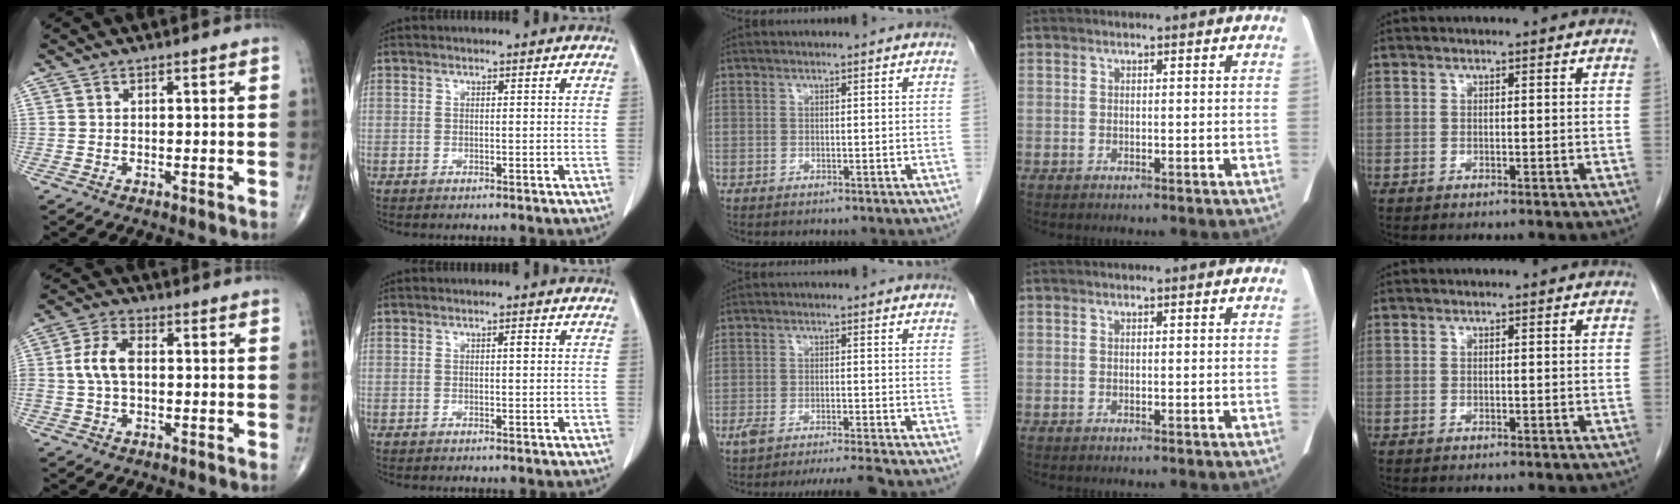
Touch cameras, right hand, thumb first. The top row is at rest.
{"thumb": {"total": 6.5, "force": [0.0, 3.9, 5.2], "torque": [-0.112, 0.018, -0.005]}, "index": {"total": 0.7, "force": [0.2, 0.2, 0.6], "torque": [-0.006, 0.003, 0.004]}, "middle": {"total": 6.8, "force": [-6.1, -0.7, 3.0], "torque": [-0.039, -0.005, -0.097]}}